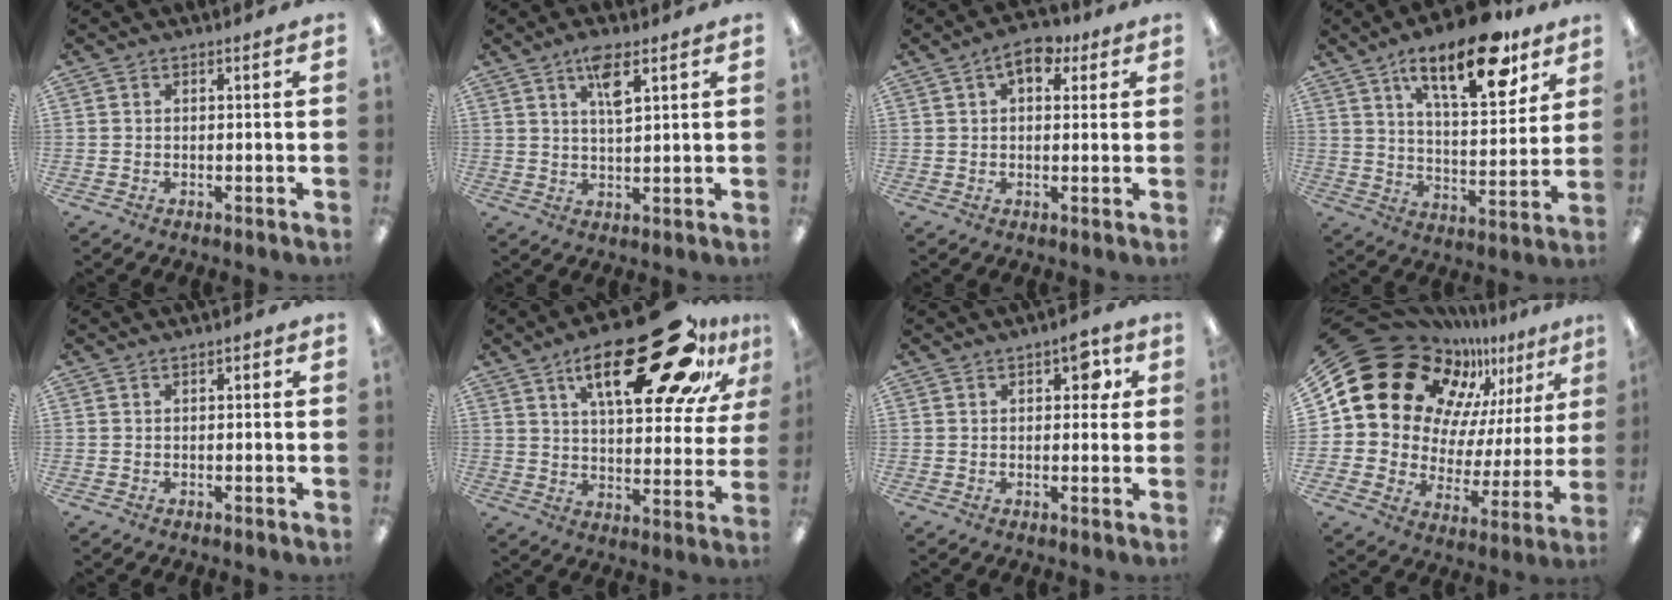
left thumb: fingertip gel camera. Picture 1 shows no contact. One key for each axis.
{"total": 6.2, "fx": 3.4, "fy": 1.9, "fz": 4.7, "tx": -0.080, "ty": -0.005, "tz": 0.054}
{"total": 6.7, "fx": 3.2, "fy": 3.7, "fz": 4.6, "tx": -0.055, "ty": -0.007, "tz": 0.050}
{"total": 19.4, "fx": 11.5, "fy": 7.5, "fz": 13.7, "tx": -0.201, "ty": -0.050, "tz": 0.181}
{"total": 0.5, "fx": 0.0, "fy": 0.4, "fz": 0.4, "tx": -0.007, "ty": 0.001, "tz": -0.001}
{"total": 29.9, "fx": 17.7, "fy": 12.0, "fz": 20.9, "tx": -0.295, "ty": -0.101, "tz": 0.280}
{"total": 5.7, "fx": 2.3, "fy": 3.1, "fz": 4.2, "tx": -0.047, "ty": -0.005, "tz": 0.033}
{"total": 21.1, "fx": 14.6, "fy": 12.7, "fz": 8.4, "tx": -0.158, "ty": -0.104, "tz": 0.276}